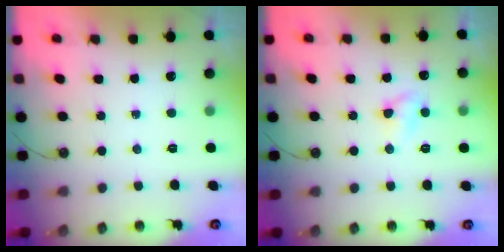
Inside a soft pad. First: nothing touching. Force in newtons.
{"total": 4.8, "press": 4.8, "slide": 0.6}